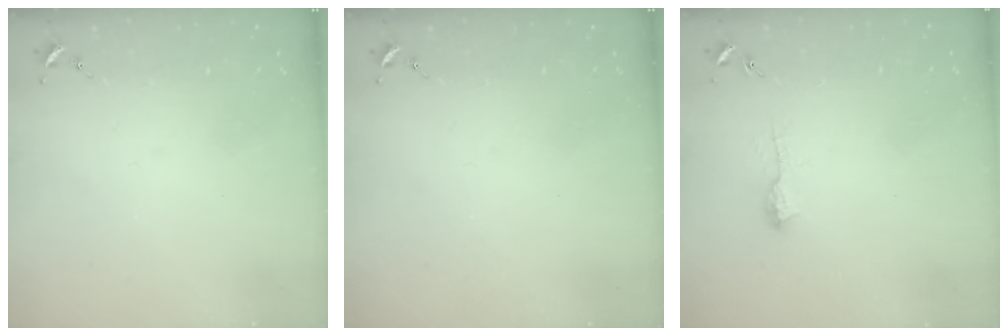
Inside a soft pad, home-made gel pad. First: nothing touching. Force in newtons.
{"total": 0.0}
{"total": 6.7, "press": 6.6, "slide": 0.8}